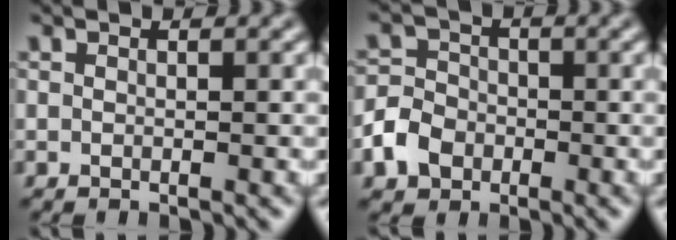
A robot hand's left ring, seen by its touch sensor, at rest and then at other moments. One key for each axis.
{"total": 3.8, "fx": -1.6, "fy": 3.1, "fz": 1.5, "tx": -0.030, "ty": 0.002, "tz": -0.037}